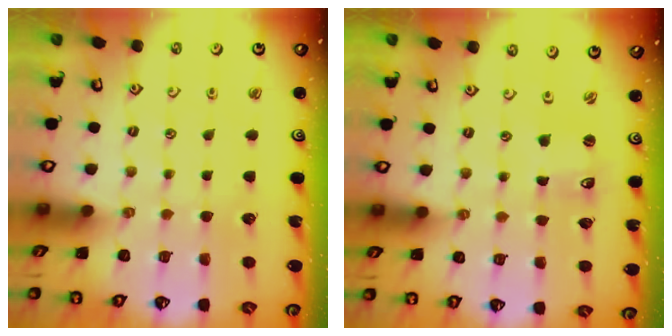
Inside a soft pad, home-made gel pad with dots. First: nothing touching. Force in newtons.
{"total": 1.5, "press": 1.5, "slide": 0.1}